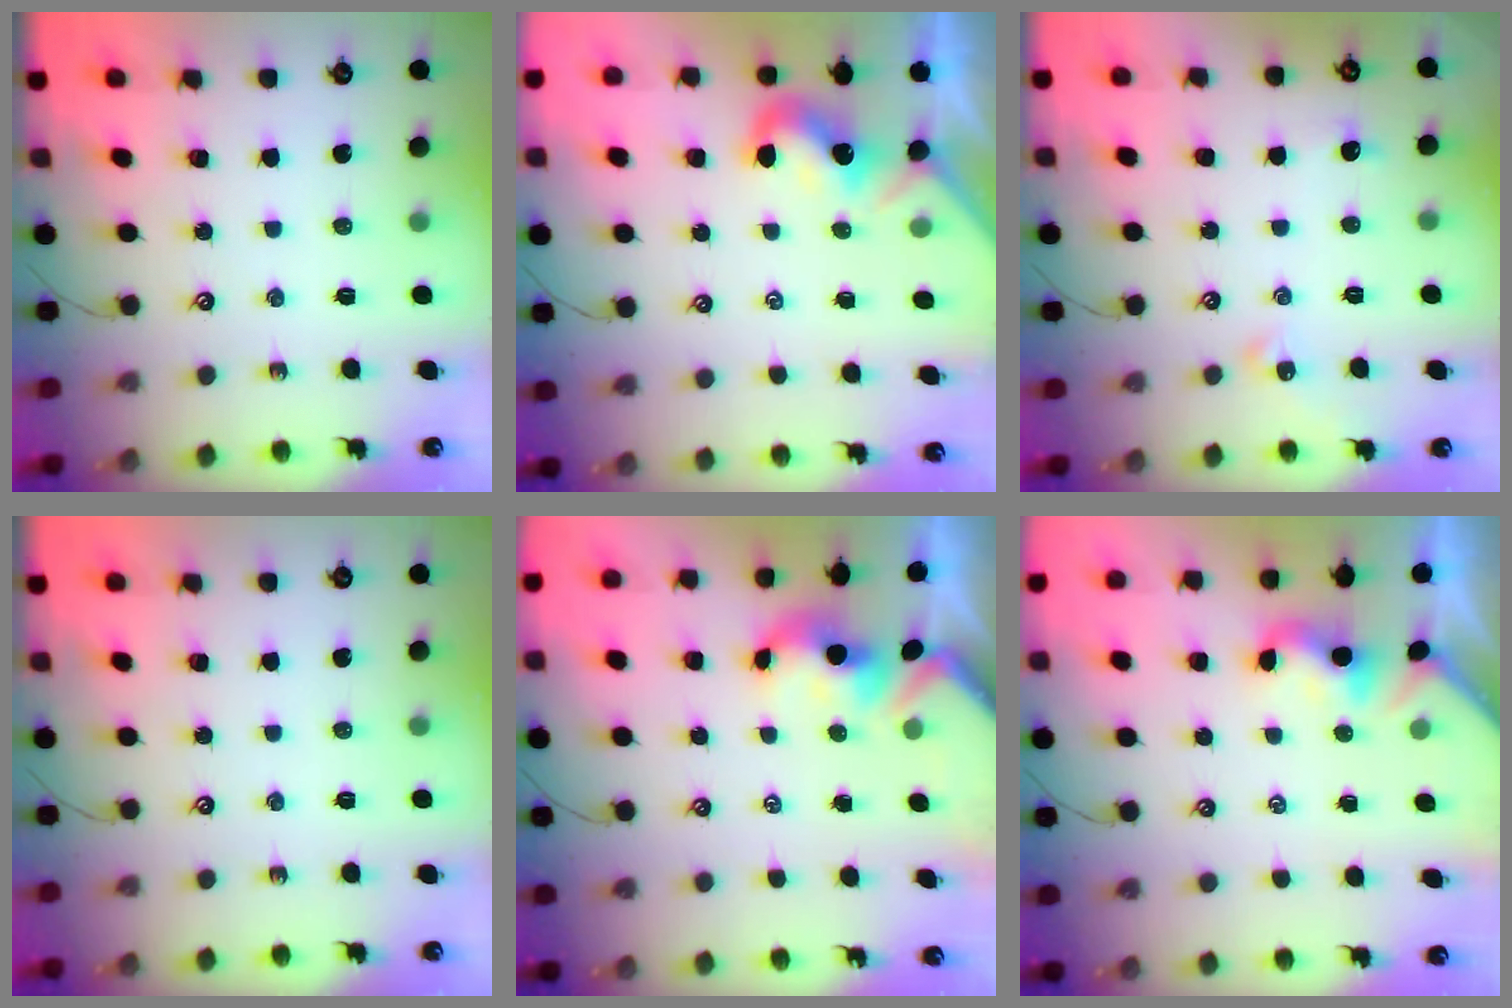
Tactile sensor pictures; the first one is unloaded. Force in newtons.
{"total": 0.7, "press": 0.6, "slide": 0.4}
{"total": 1.4, "press": 1.3, "slide": 0.6}
{"total": 0.0}
{"total": 1.8, "press": 1.6, "slide": 0.8}
{"total": 2.0, "press": 1.9, "slide": 0.5}